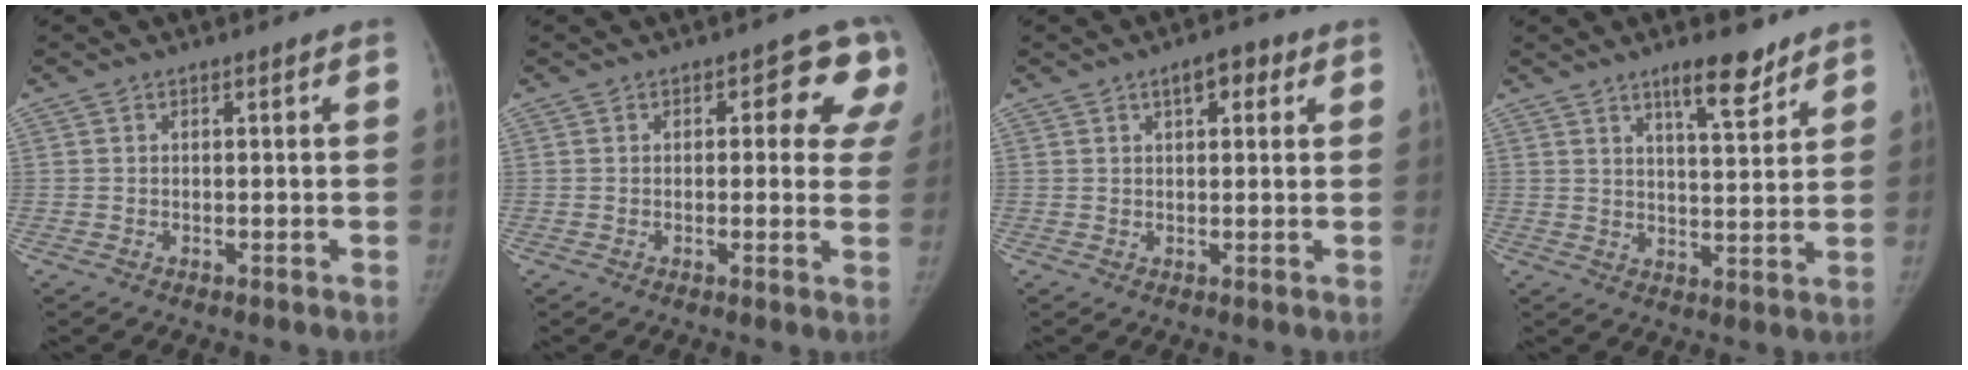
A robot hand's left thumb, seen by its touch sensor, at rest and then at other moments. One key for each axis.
{"total": 8.5, "fx": 3.0, "fy": 4.6, "fz": 6.5, "tx": -0.017, "ty": -0.002, "tz": 0.021}
{"total": 4.3, "fx": 2.1, "fy": 2.0, "fz": 3.2, "tx": -0.031, "ty": 0.000, "tz": 0.027}
{"total": 8.1, "fx": 5.8, "fy": 2.2, "fz": 5.1, "tx": -0.058, "ty": -0.039, "tz": 0.090}